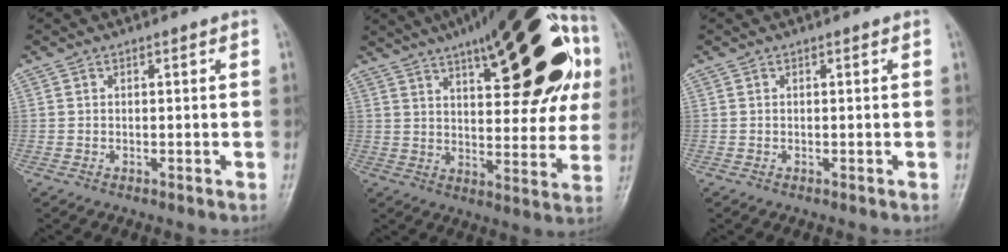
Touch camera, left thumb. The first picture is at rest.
{"total": 32.1, "force": [12.5, 12.3, 26.9], "torque": [-0.346, 0.028, 0.180]}
{"total": 0.0}